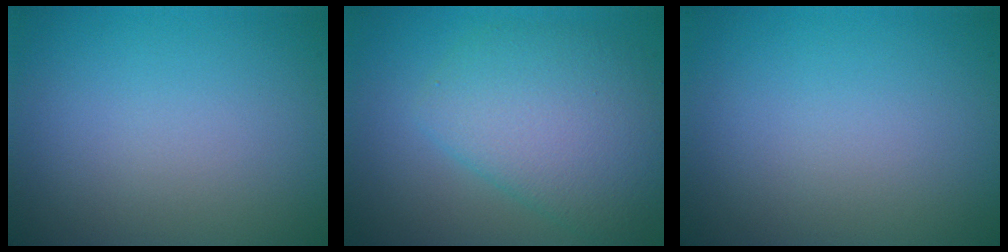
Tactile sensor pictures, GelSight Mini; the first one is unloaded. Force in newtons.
{"total": 5.9, "press": 5.9, "slide": 0.1}
{"total": 0.0}